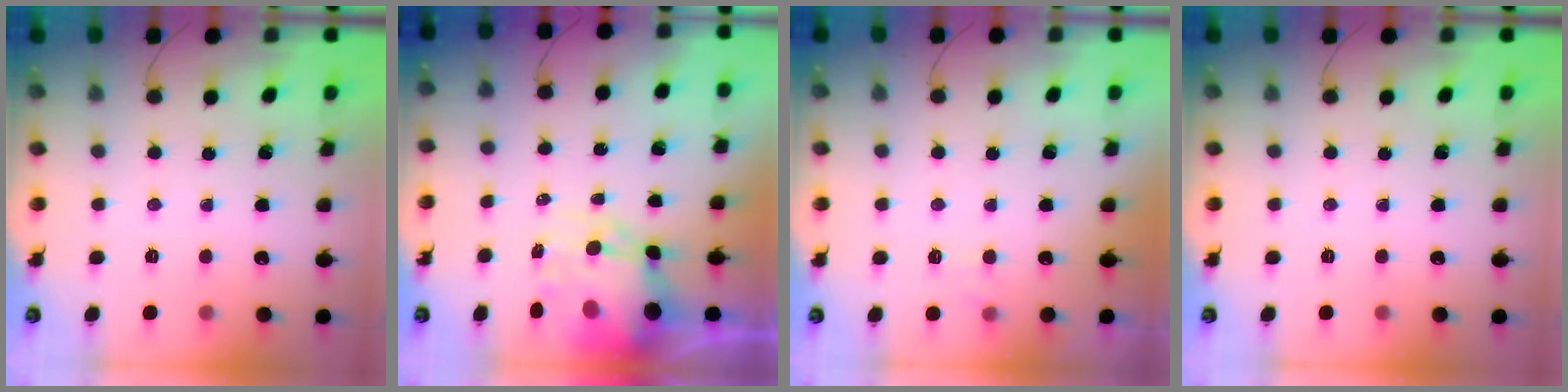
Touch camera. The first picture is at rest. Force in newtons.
{"total": 11.8, "press": 11.4, "slide": 3.3}
{"total": 2.2, "press": 1.8, "slide": 1.3}
{"total": 0.0}